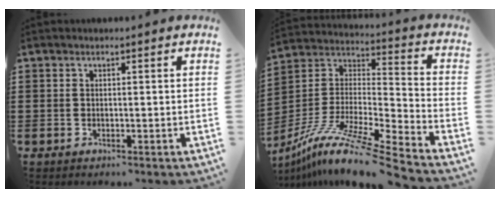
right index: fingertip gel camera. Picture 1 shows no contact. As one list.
[{"total": 11.8, "force": [-9.6, -0.3, 6.9], "torque": [-0.134, 0.000, -0.191]}]